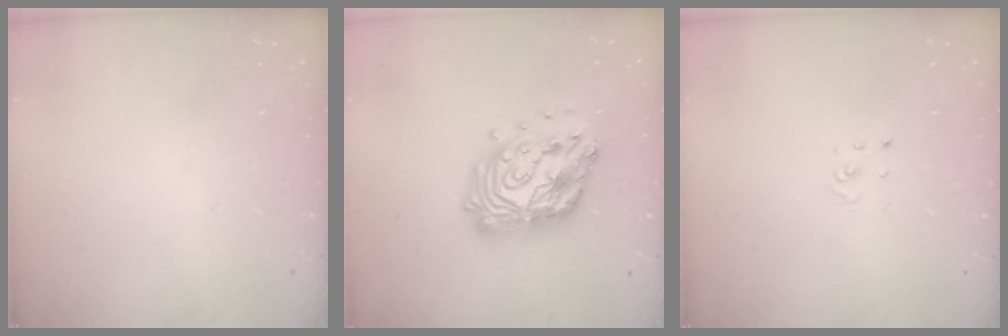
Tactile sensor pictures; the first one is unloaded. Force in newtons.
{"total": 18.3, "press": 18.2, "slide": 1.6}
{"total": 0.9, "press": 0.9, "slide": 0.1}